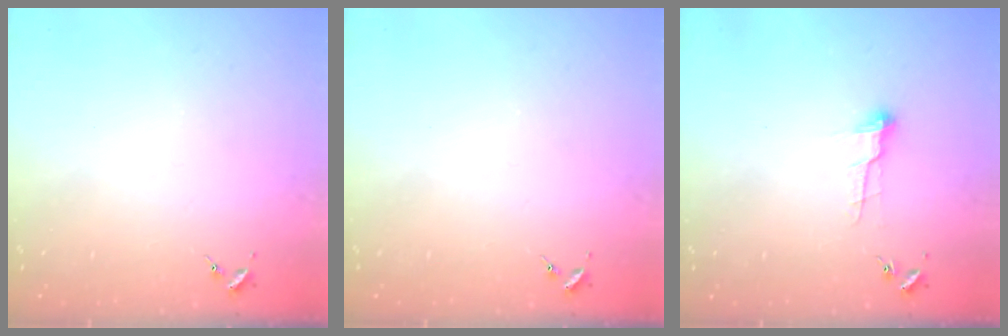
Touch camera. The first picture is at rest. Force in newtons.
{"total": 0.0}
{"total": 8.7, "press": 8.7, "slide": 0.5}